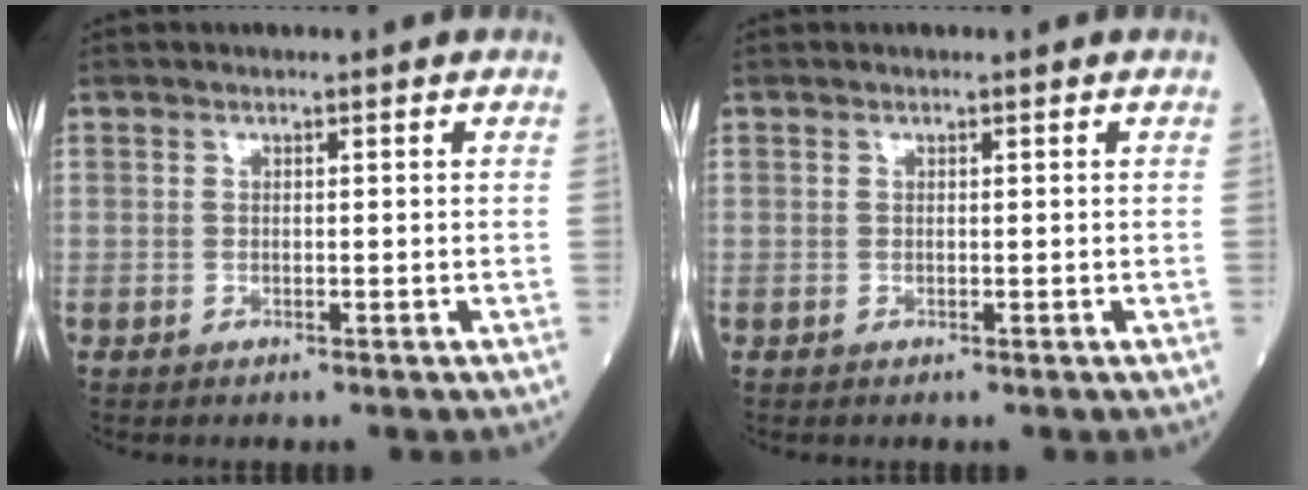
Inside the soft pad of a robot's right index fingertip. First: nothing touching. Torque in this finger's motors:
{"motor_torque": [0.10, 0.01, 0.05, 0.01]}